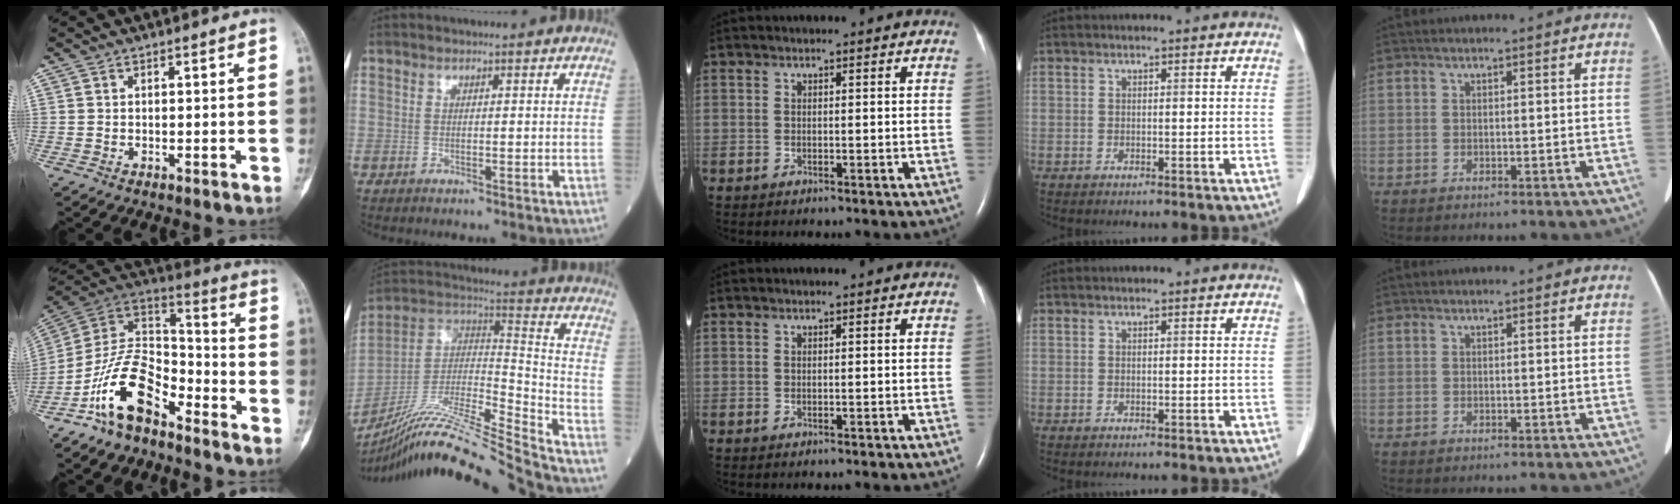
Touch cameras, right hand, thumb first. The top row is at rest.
{"thumb": {"total": 15.0, "force": [-9.3, 7.5, 9.2], "torque": [-0.149, 0.089, -0.185]}, "index": {"total": 23.3, "force": [-20.7, -1.6, 10.5], "torque": [-0.209, -0.015, -0.363]}}